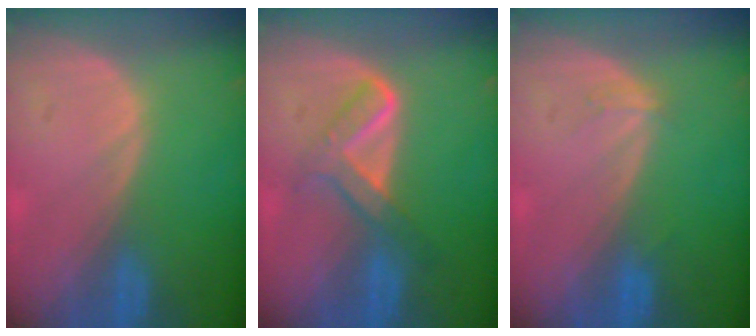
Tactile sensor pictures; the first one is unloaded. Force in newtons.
{"total": 5.3, "press": 5.2, "slide": 1.1}
{"total": 1.1, "press": 1.1, "slide": 0.1}